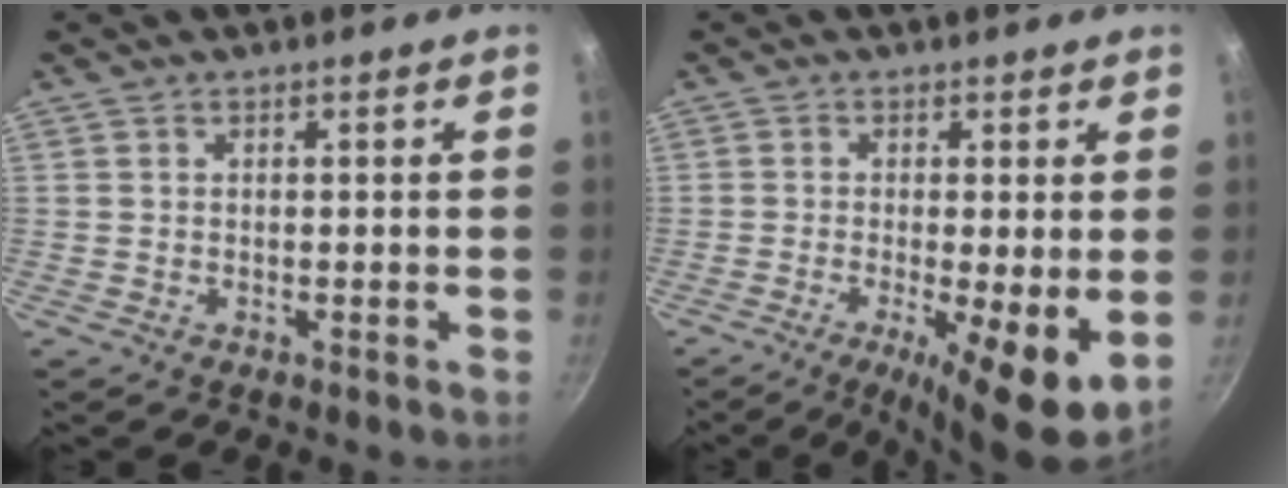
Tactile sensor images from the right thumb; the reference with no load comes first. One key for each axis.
{"total": 9.4, "fx": -1.7, "fy": 2.0, "fz": 9.0, "tx": -0.144, "ty": -0.012, "tz": -0.023}